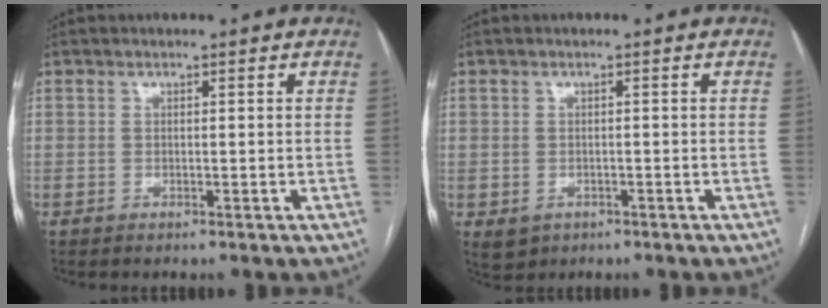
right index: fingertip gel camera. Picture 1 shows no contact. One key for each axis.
{"total": 2.8, "fx": -1.1, "fy": 2.4, "fz": 0.9, "tx": -0.013, "ty": -0.002, "tz": -0.006}